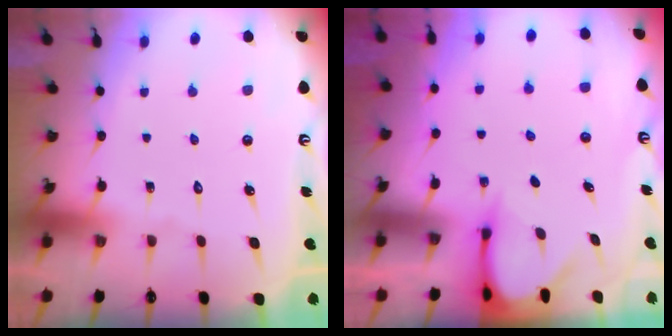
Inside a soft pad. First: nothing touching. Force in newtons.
{"total": 3.6, "press": 3.6, "slide": 0.2}